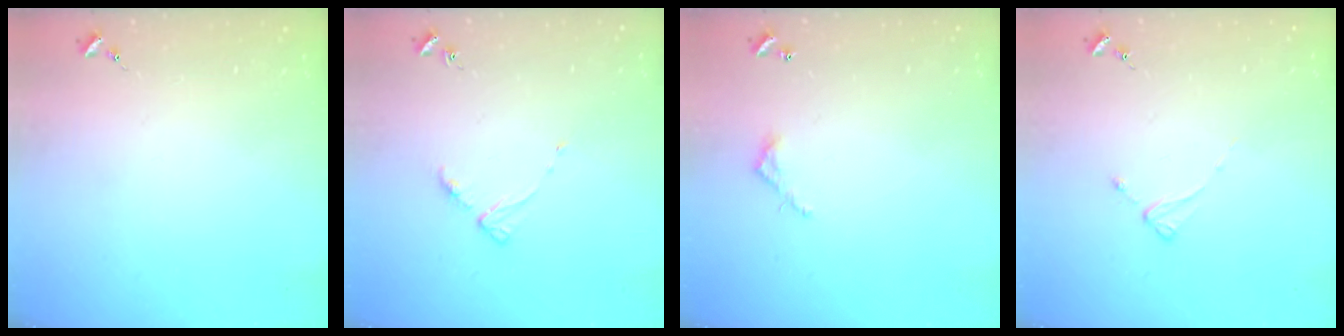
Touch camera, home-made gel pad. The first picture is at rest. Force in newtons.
{"total": 4.5, "press": 4.4, "slide": 0.6}
{"total": 3.9, "press": 3.9, "slide": 0.3}
{"total": 2.4, "press": 2.4, "slide": 0.3}